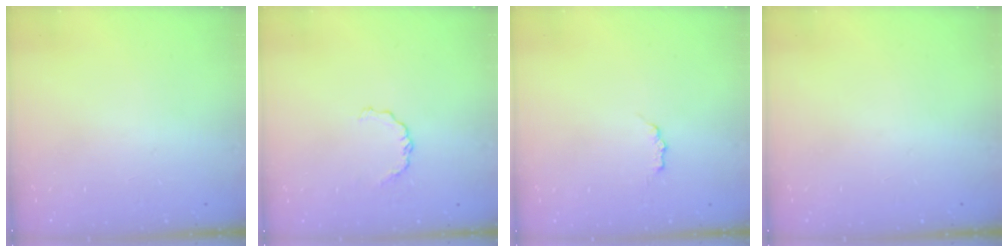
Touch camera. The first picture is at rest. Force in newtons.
{"total": 3.1, "press": 3.1, "slide": 0.3}
{"total": 2.1, "press": 2.0, "slide": 0.3}
{"total": 0.0}